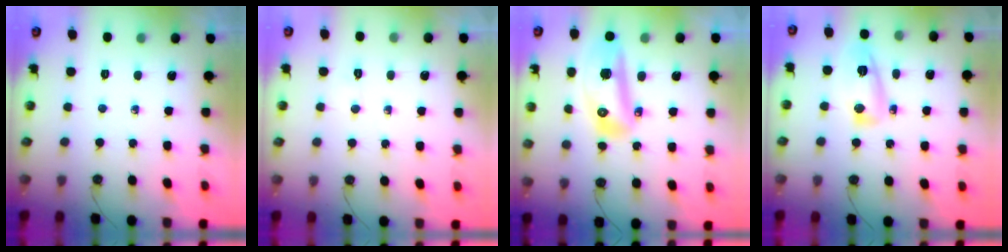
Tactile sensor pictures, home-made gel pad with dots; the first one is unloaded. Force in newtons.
{"total": 2.3, "press": 2.3, "slide": 0.3}
{"total": 22.7, "press": 17.5, "slide": 14.5}
{"total": 8.9, "press": 8.9, "slide": 0.4}